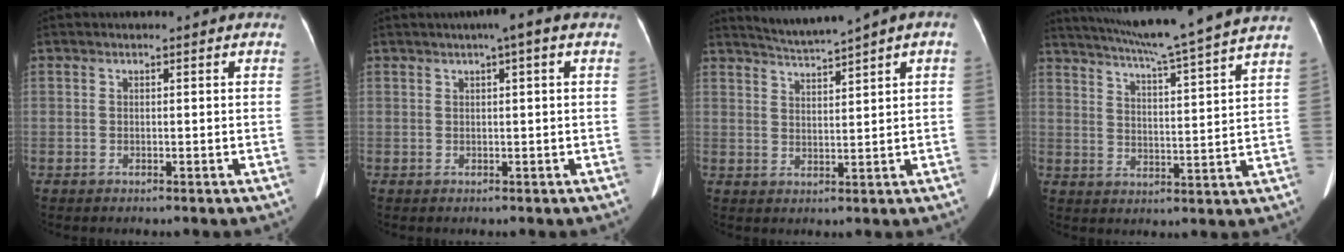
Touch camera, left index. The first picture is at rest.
{"total": 2.7, "force": [1.4, 0.0, 2.4], "torque": [-0.039, 0.013, 0.018]}
{"total": 4.5, "force": [3.8, -1.2, 2.2], "torque": [-0.037, 0.002, 0.071]}
{"total": 19.9, "force": [17.3, -1.9, 9.5], "torque": [-0.164, -0.021, 0.234]}